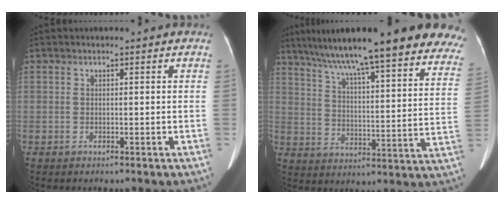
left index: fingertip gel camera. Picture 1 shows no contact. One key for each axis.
{"total": 30.5, "fx": 25.4, "fy": 3.2, "fz": 16.6, "tx": -0.214, "ty": -0.028, "tz": 0.326}